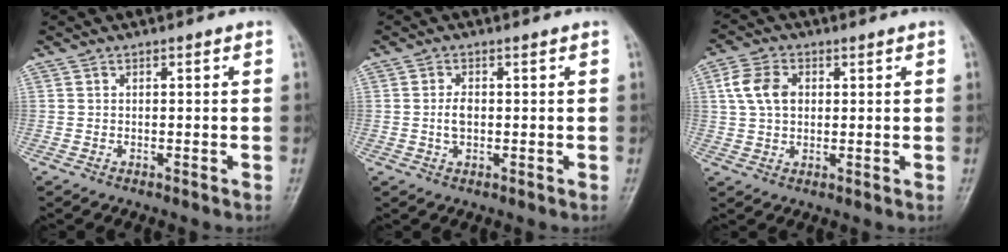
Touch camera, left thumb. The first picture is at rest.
{"total": 2.4, "force": [0.0, 1.4, 1.9], "torque": [-0.036, 0.003, 0.000]}
{"total": 6.6, "force": [1.6, 4.6, 4.5], "torque": [-0.082, 0.006, 0.027]}